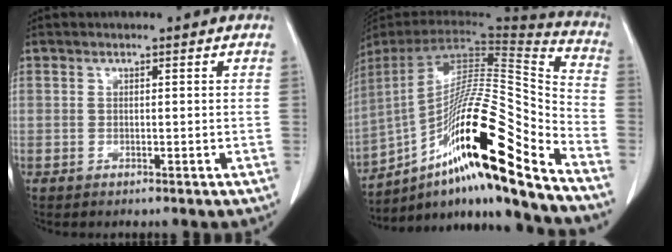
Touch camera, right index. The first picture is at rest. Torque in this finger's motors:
{"motor_torque": [1.59, -0.56, 0.47, 0.15]}